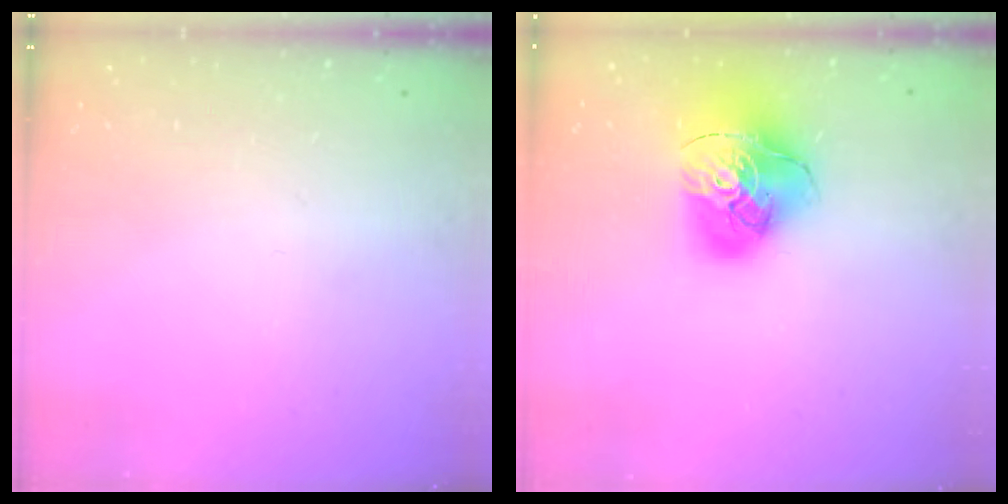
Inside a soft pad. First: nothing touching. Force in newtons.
{"total": 18.6, "press": 18.5, "slide": 2.0}